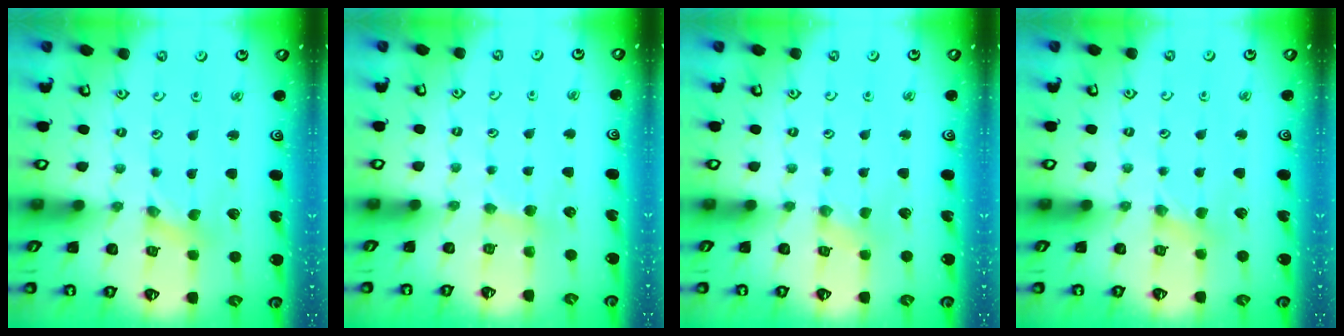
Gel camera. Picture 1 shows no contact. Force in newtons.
{"total": 2.7, "press": 2.6, "slide": 0.4}
{"total": 0.9, "press": 0.9, "slide": 0.2}
{"total": 2.1, "press": 2.0, "slide": 0.4}